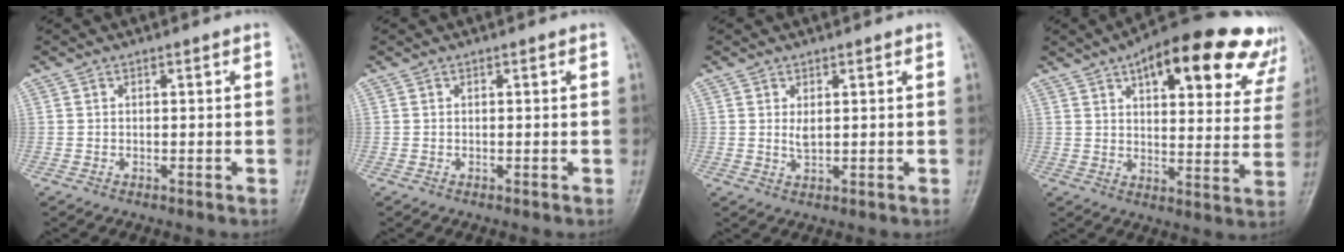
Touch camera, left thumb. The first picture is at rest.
{"total": 0.0}
{"total": 2.2, "force": [0.7, 1.1, 1.8], "torque": [-0.025, -0.008, 0.014]}
{"total": 24.9, "force": [14.8, 9.7, 17.5], "torque": [-0.198, -0.019, 0.184]}